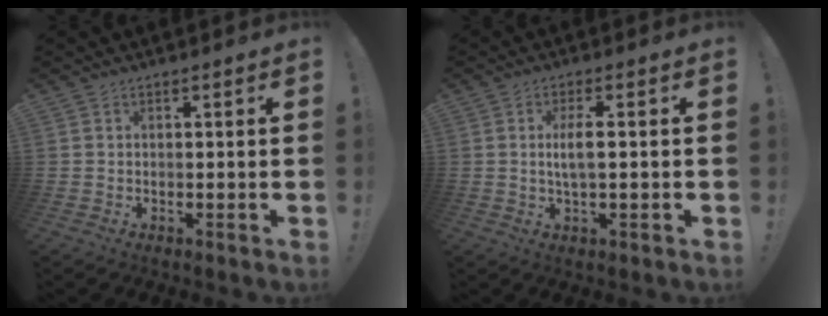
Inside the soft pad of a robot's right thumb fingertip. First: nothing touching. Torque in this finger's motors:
{"motor_torque": [-0.27, 0.39, 0.50, -0.29, 0.23]}